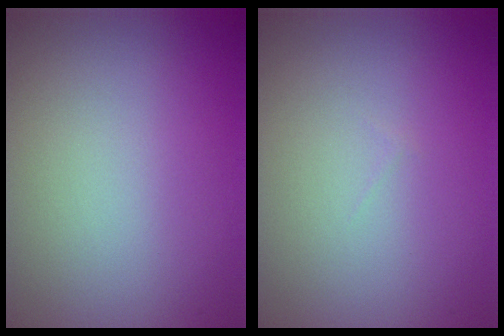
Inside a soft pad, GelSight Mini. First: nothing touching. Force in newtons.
{"total": 0.0}